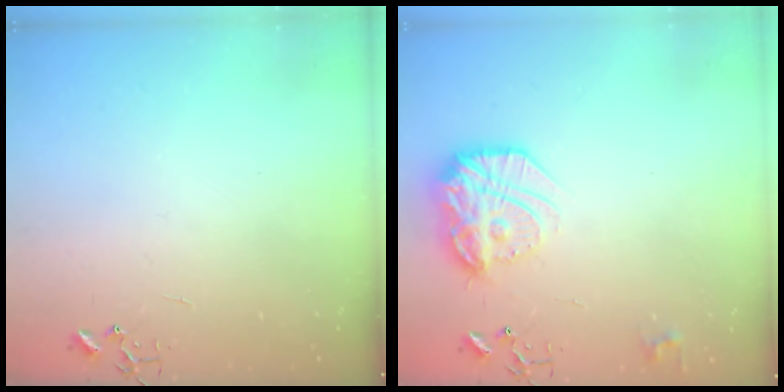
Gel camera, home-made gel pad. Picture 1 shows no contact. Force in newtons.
{"total": 19.0, "press": 19.0, "slide": 1.7}